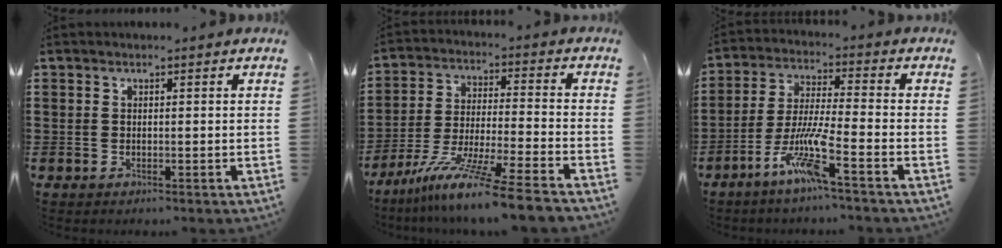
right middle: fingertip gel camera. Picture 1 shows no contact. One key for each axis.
{"total": 11.4, "fx": -9.6, "fy": -1.0, "fz": 6.1, "tx": -0.108, "ty": 0.005, "tz": -0.189}
{"total": 8.6, "fx": -5.3, "fy": 0.6, "fz": 6.8, "tx": -0.144, "ty": -0.004, "tz": -0.104}